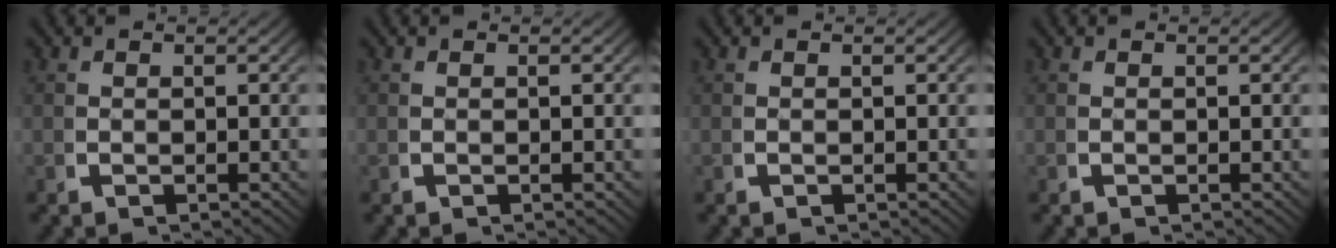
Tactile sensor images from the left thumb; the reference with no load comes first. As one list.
[{"total": 0.0}, {"total": 0.0}, {"total": 0.0}]